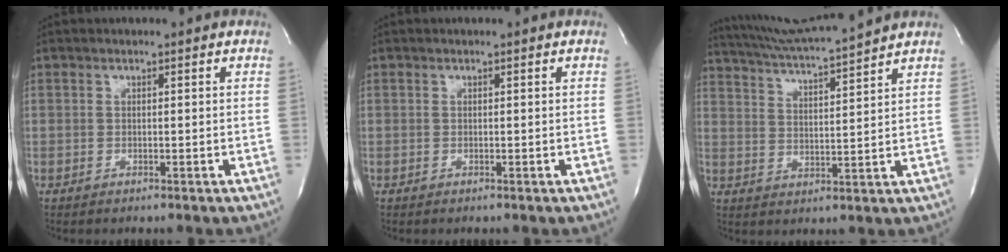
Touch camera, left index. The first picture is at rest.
{"total": 0.0}
{"total": 12.4, "force": [11.3, -1.7, 4.7], "torque": [-0.092, 0.002, 0.184]}